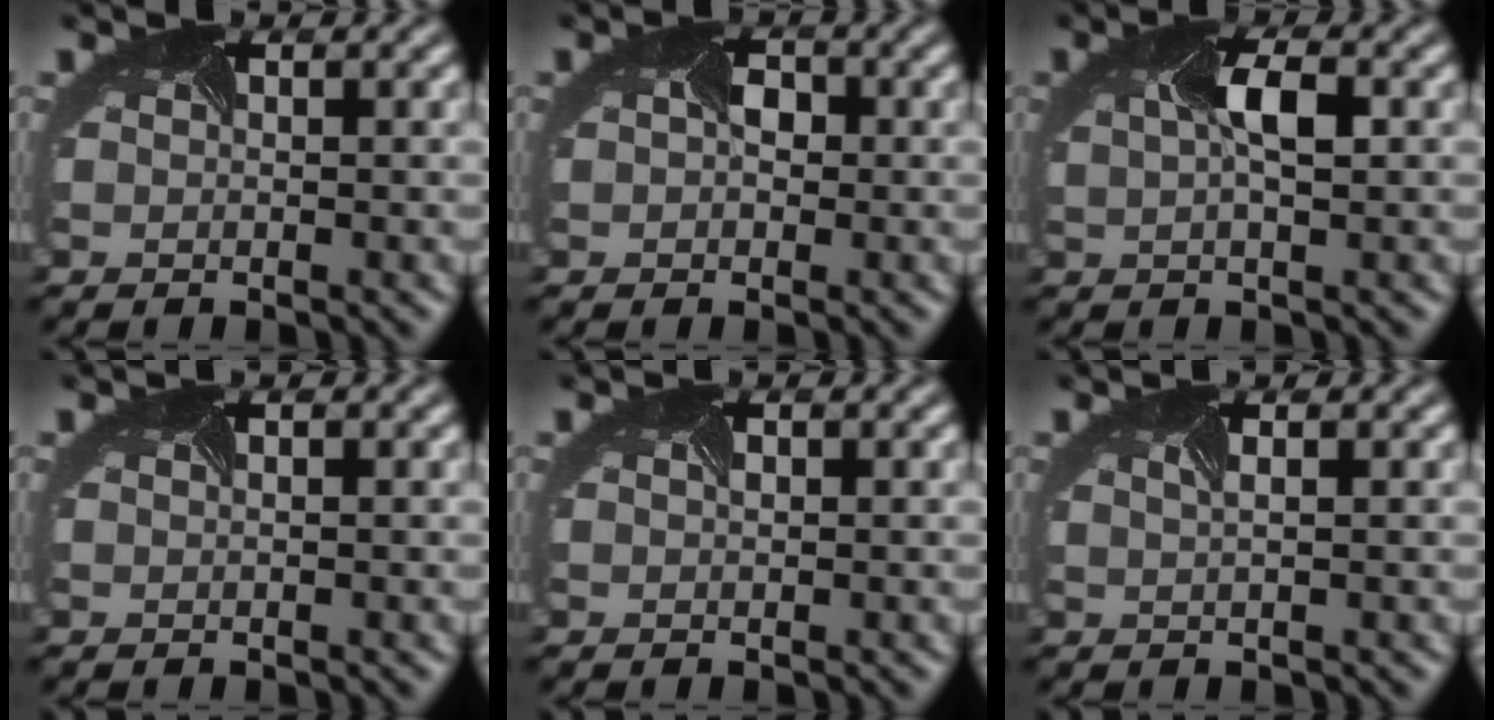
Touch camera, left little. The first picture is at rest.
{"total": 1.6, "force": [-0.5, 1.4, 0.7], "torque": [-0.030, 0.006, 0.005]}
{"total": 2.4, "force": [0.0, 0.7, 2.3], "torque": [-0.057, 0.006, 0.007]}
{"total": 0.0}
{"total": 0.0}
{"total": 1.0, "force": [0.3, 0.6, 0.7], "torque": [-0.001, 0.012, -0.008]}